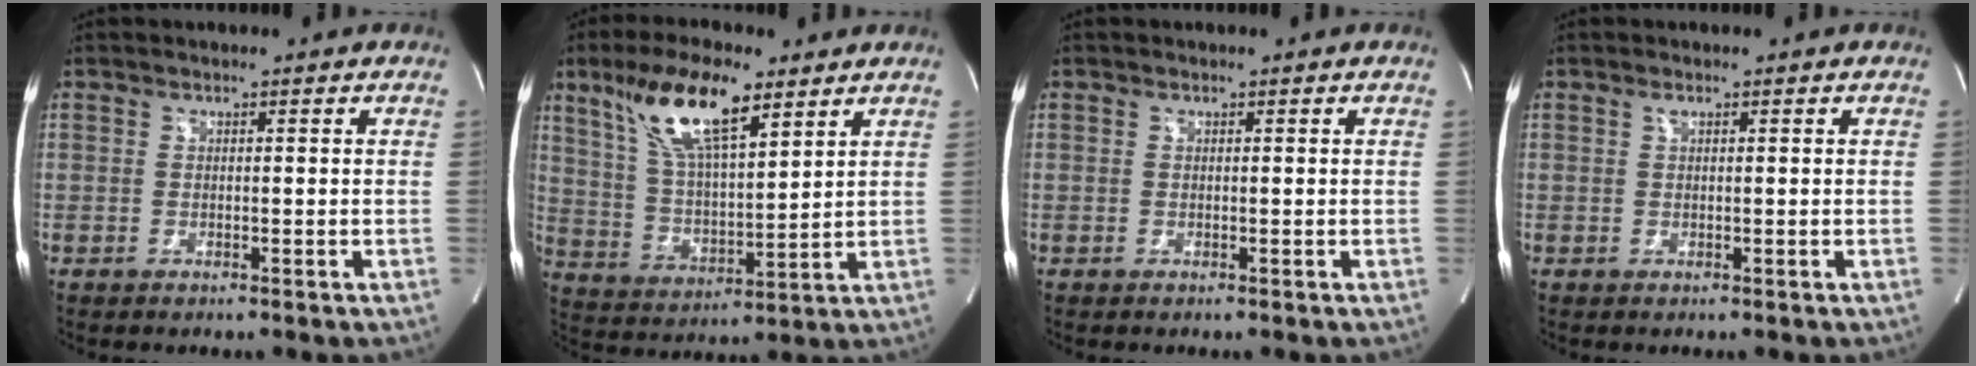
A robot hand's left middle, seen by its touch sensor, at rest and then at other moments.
{"total": 14.0, "force": [8.3, 3.7, 10.7], "torque": [-0.209, 0.015, 0.159]}
{"total": 0.0}
{"total": 0.5, "force": [0.3, 0.2, 0.4], "torque": [-0.007, 0.001, 0.005]}